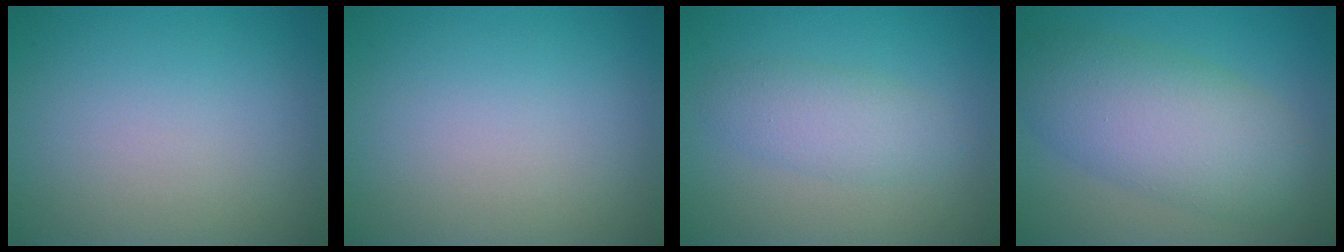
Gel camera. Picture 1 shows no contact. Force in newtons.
{"total": 0.0}
{"total": 2.7, "press": 2.7, "slide": 0.0}
{"total": 7.6, "press": 7.6, "slide": 0.3}